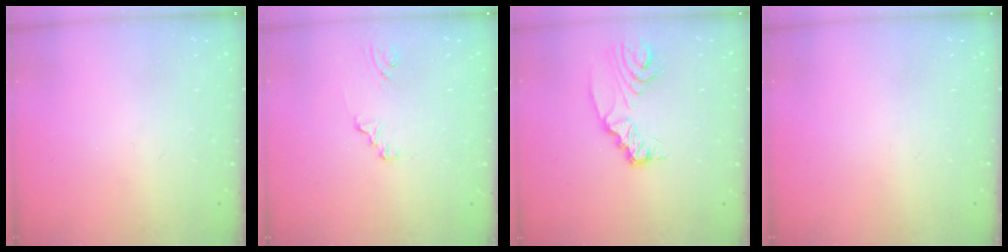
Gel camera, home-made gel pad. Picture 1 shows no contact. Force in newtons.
{"total": 1.5, "press": 1.5, "slide": 0.2}
{"total": 8.2, "press": 8.2, "slide": 0.8}
{"total": 0.0}